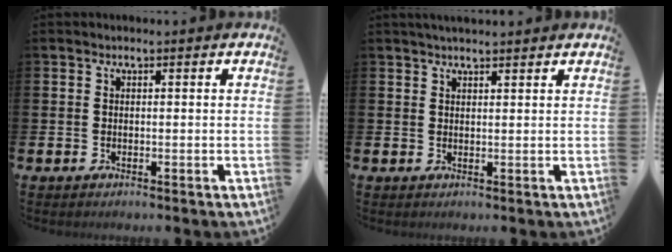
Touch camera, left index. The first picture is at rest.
{"total": 2.0, "force": [1.9, 0.2, 0.6], "torque": [-0.008, -0.006, 0.034]}